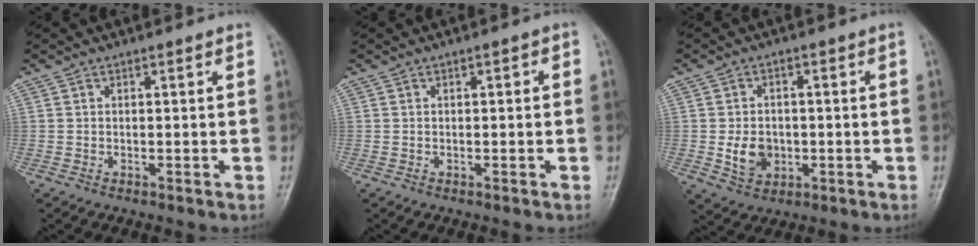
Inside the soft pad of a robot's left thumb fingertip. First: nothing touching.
{"total": 0.9, "force": [0.0, 0.5, 0.8], "torque": [-0.003, 0.004, -0.005]}
{"total": 6.3, "force": [-1.0, 5.0, 3.6], "torque": [-0.041, 0.001, -0.012]}